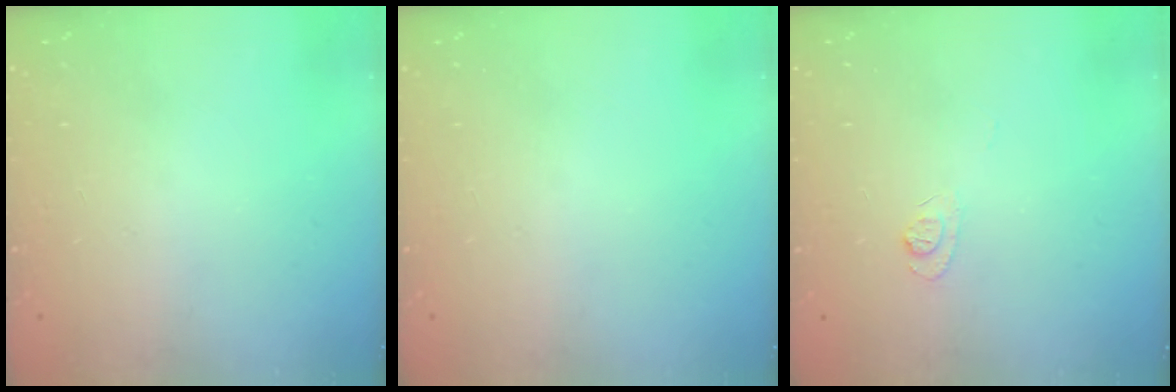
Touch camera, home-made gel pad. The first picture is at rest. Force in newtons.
{"total": 0.0}
{"total": 5.0, "press": 4.9, "slide": 0.5}